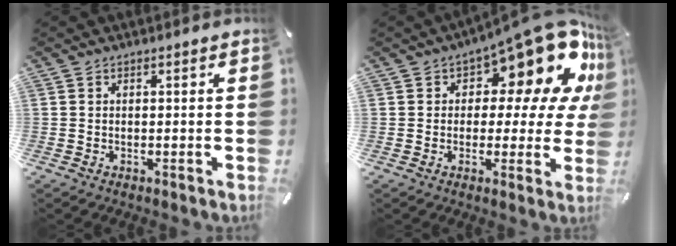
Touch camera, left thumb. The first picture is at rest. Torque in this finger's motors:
{"motor_torque": [2.47, 2.38, 0.63, 0.05, 0.14]}